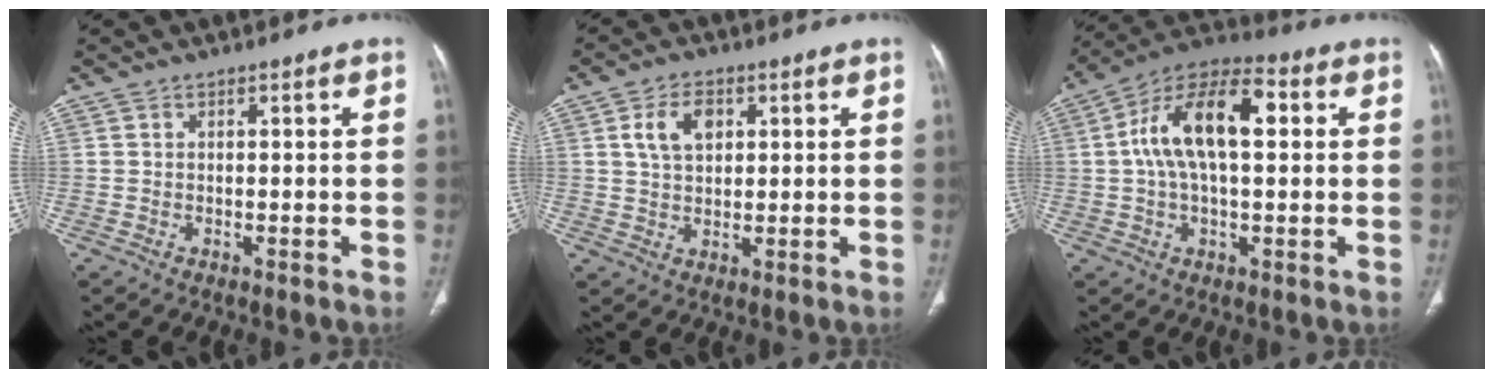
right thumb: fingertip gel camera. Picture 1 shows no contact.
{"total": 6.5, "force": [2.1, 4.2, 4.5], "torque": [-0.070, 0.000, 0.039]}
{"total": 15.8, "force": [2.7, 7.7, 13.5], "torque": [-0.239, 0.034, 0.040]}